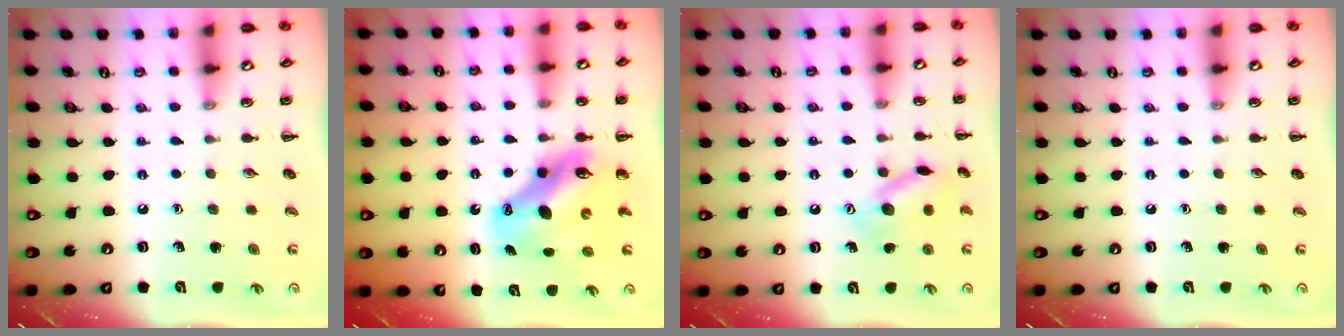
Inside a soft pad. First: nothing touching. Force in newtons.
{"total": 10.2, "press": 9.9, "slide": 2.6}
{"total": 12.1, "press": 12.1, "slide": 0.5}
{"total": 0.0}